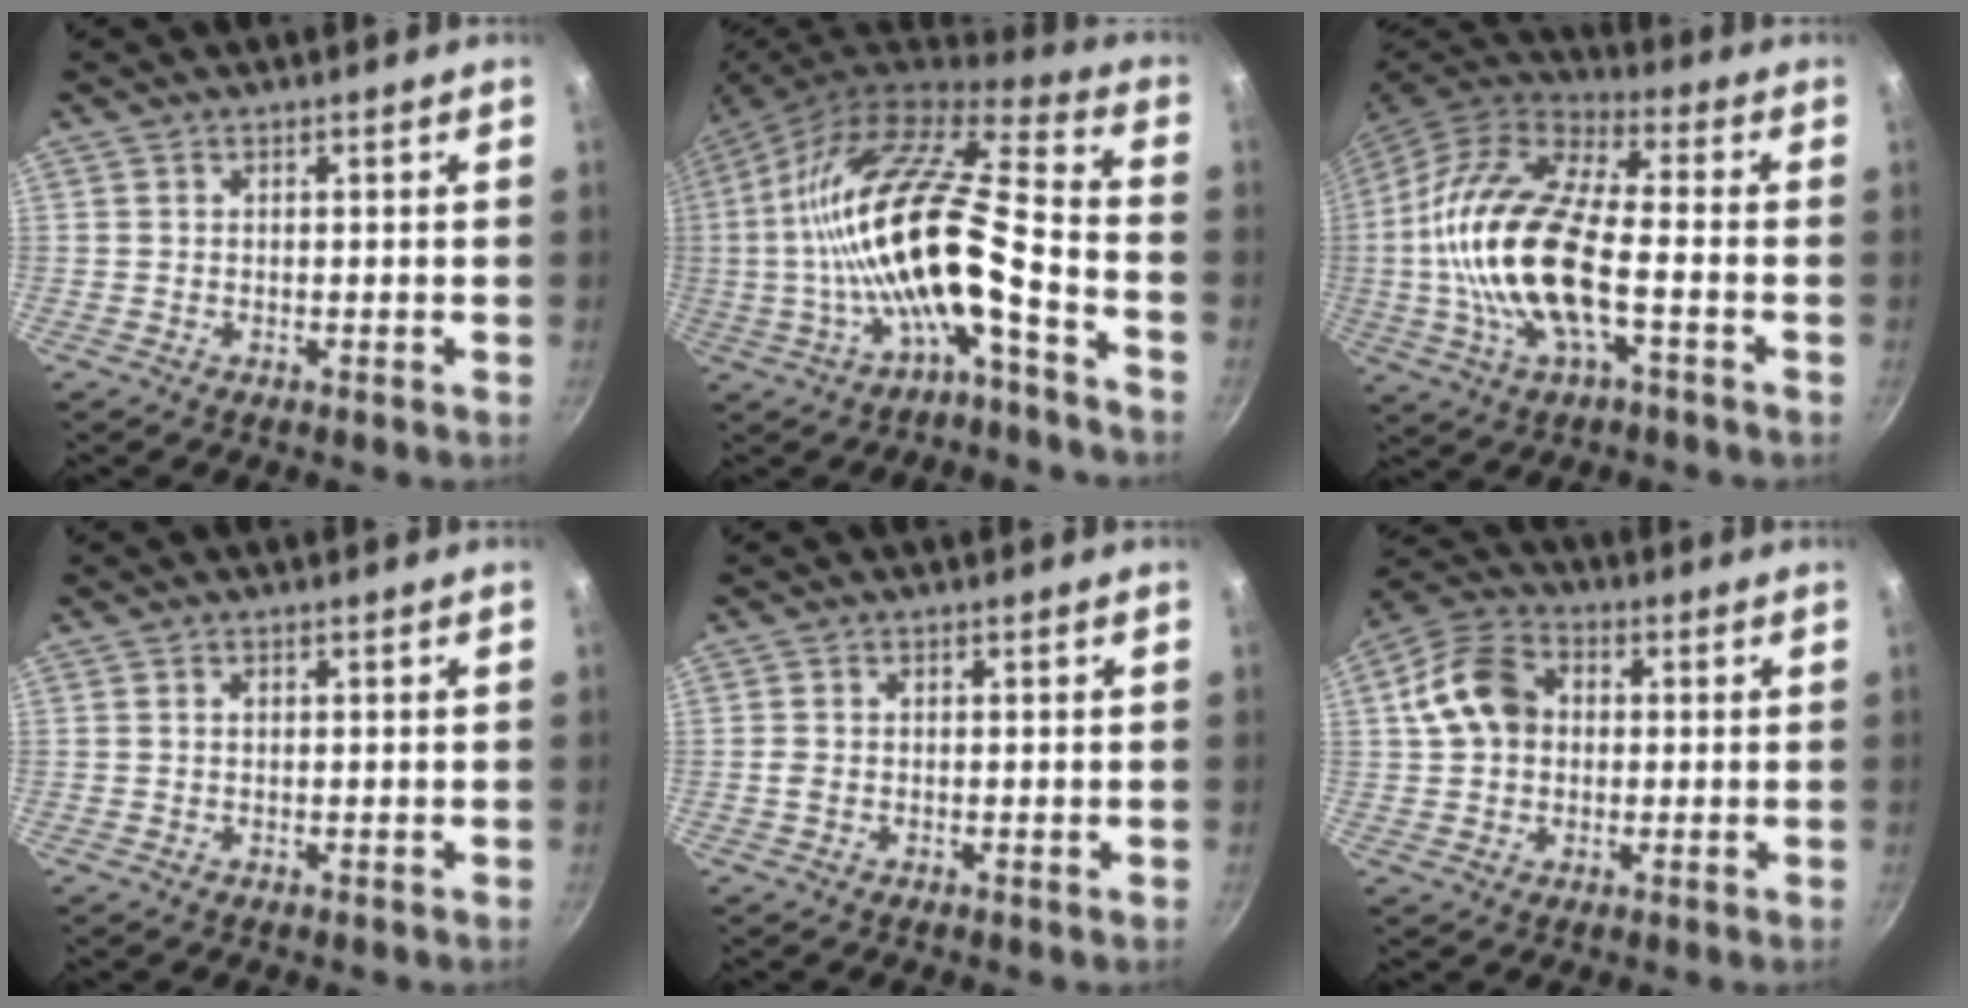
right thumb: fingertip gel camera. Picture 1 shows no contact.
{"total": 19.5, "force": [-5.2, 5.5, 18.0], "torque": [-0.320, 0.050, -0.102]}
{"total": 20.6, "force": [-2.9, 8.6, 18.5], "torque": [-0.364, 0.029, -0.069]}
{"total": 0.6, "force": [0.1, 0.4, 0.4], "torque": [-0.007, 0.002, 0.003]}
{"total": 1.1, "force": [-0.2, 0.8, 0.7], "torque": [-0.015, 0.003, -0.007]}
{"total": 10.6, "force": [1.1, 8.2, 6.6], "torque": [-0.099, 0.021, 0.003]}